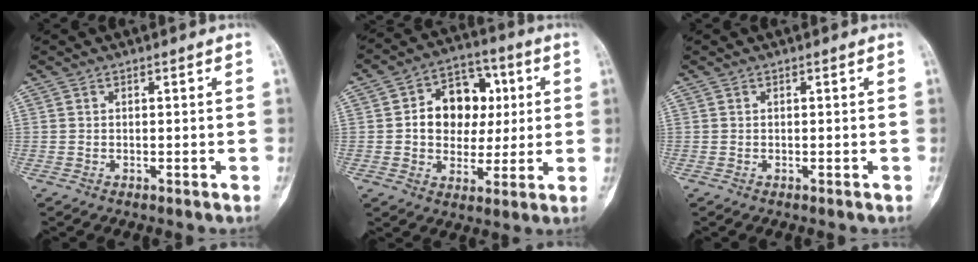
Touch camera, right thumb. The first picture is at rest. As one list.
[{"total": 13.3, "force": [1.9, 10.4, 8.1], "torque": [-0.071, 0.014, 0.028]}, {"total": 0.0}]